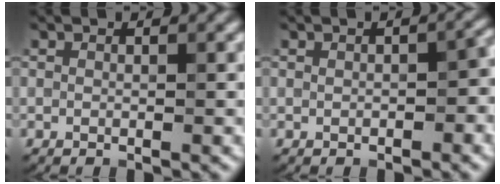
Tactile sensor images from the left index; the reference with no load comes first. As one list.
[{"total": 2.3, "force": [-0.3, 1.2, 1.9], "torque": [-0.026, 0.002, -0.002]}]